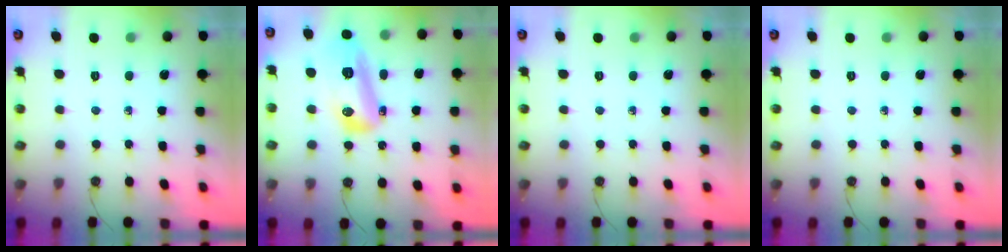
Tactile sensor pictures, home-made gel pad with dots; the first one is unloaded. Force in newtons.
{"total": 15.9, "press": 15.6, "slide": 2.8}
{"total": 0.0}
{"total": 0.0}